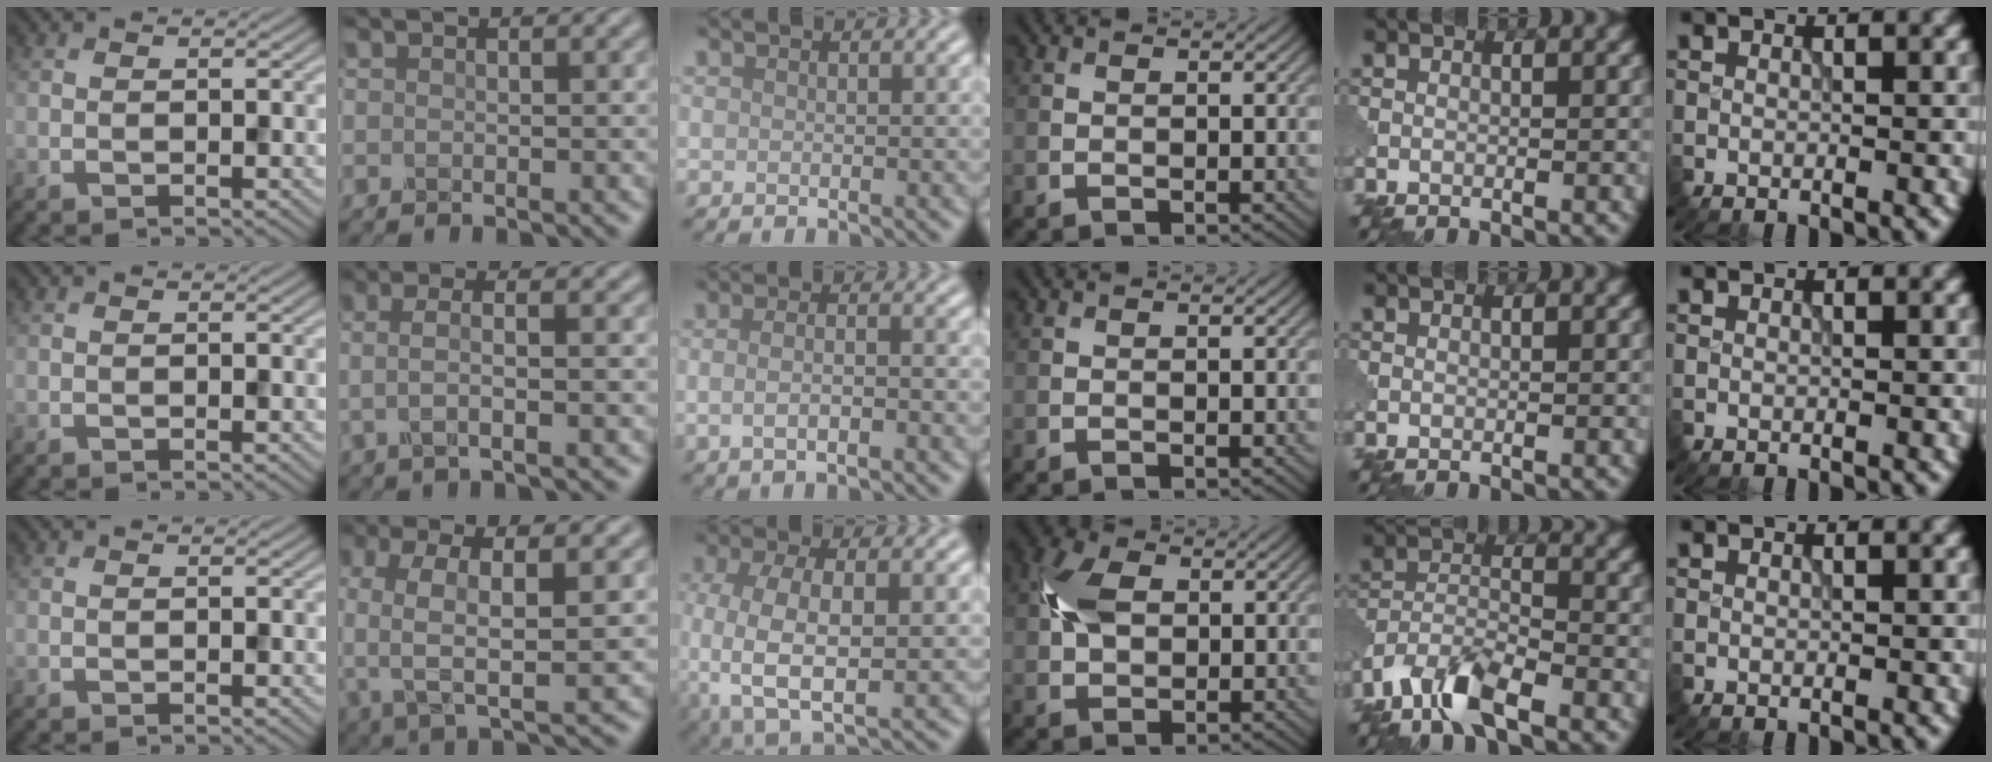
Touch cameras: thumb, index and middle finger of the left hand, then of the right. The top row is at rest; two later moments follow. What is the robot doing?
{"motion": "extract", "object": "pin"}